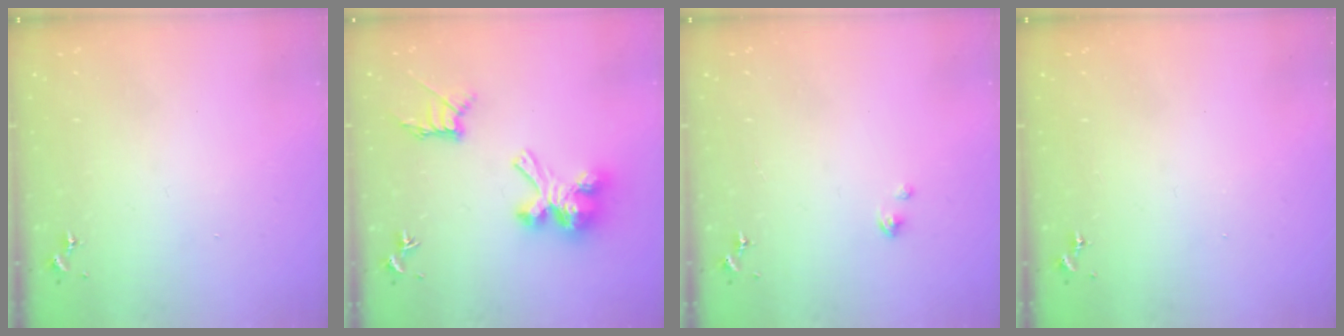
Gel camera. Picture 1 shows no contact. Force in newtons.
{"total": 16.8, "press": 16.8, "slide": 1.0}
{"total": 1.9, "press": 1.9, "slide": 0.2}
{"total": 0.0}